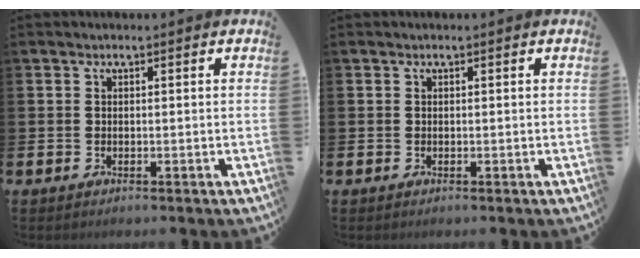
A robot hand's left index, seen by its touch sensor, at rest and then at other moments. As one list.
[{"total": 0.0}]